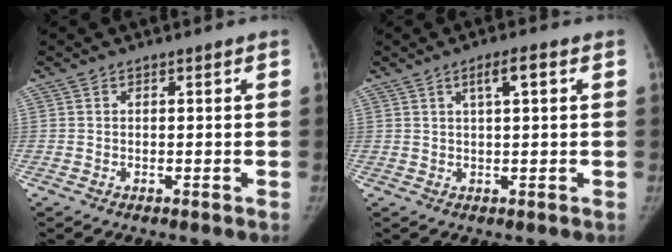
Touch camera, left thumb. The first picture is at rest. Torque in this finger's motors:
{"motor_torque": [-0.09, 0.00, 0.16, 0.35, 0.00]}